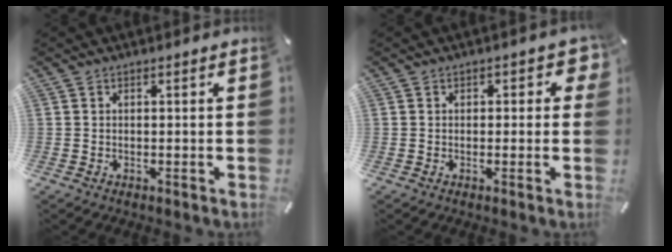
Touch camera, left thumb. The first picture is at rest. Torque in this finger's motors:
{"motor_torque": [-0.13, -0.08, 0.22, 0.12, 0.02]}